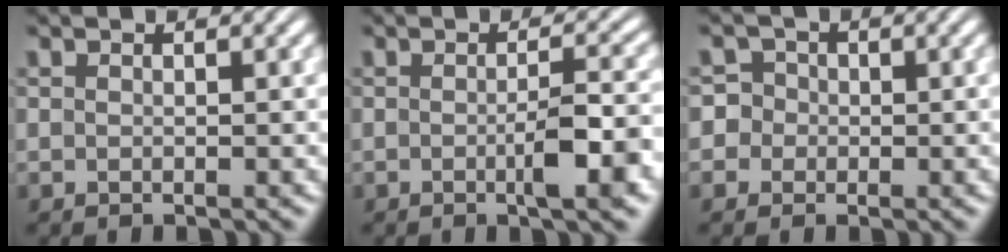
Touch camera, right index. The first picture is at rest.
{"total": 3.4, "force": [-1.1, 0.4, 3.2], "torque": [-0.044, 0.003, -0.024]}
{"total": 6.5, "force": [-0.9, 6.3, 1.7], "torque": [-0.060, -0.017, -0.025]}